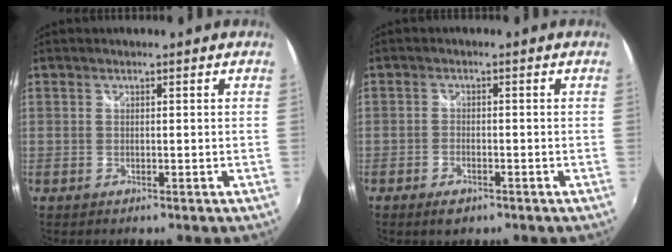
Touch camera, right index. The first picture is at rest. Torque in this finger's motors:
{"motor_torque": [0.27, -0.35, 0.08, 0.01]}